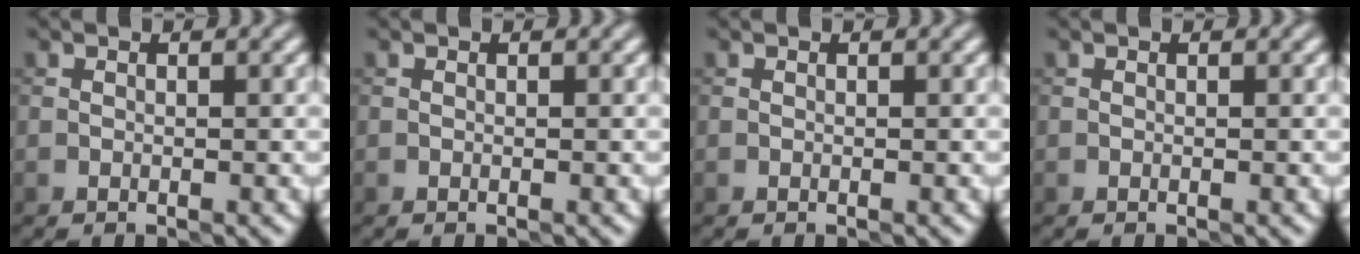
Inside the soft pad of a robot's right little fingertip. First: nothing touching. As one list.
[{"total": 0.0}, {"total": 0.0}, {"total": 0.0}]